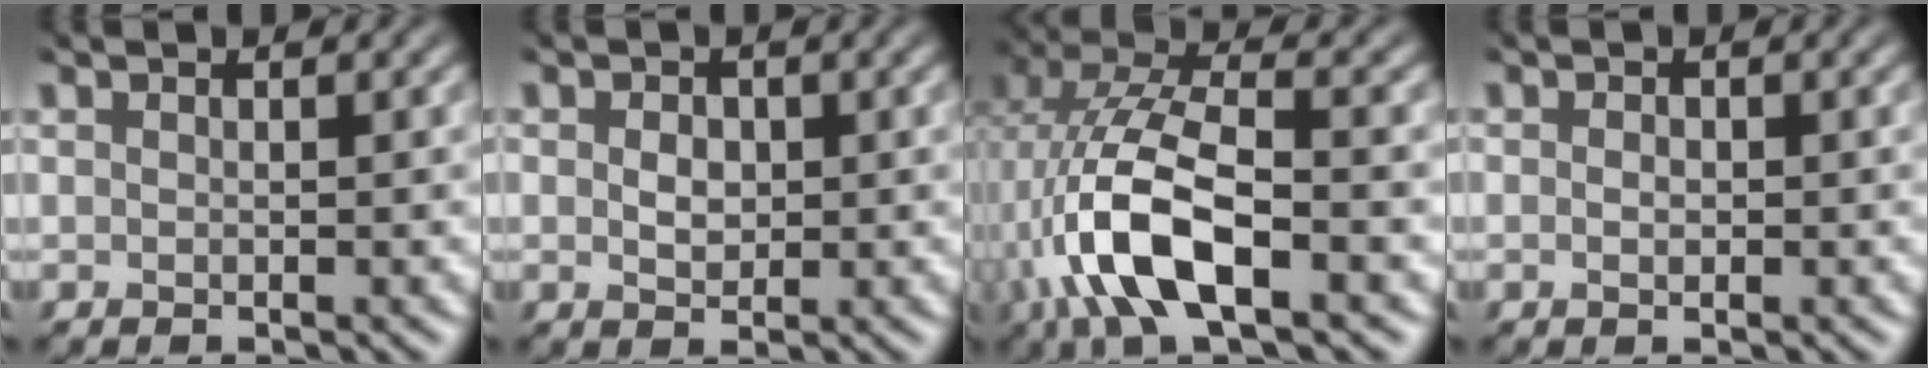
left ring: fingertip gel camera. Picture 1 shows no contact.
{"total": 1.4, "force": [-0.3, 1.1, 0.7], "torque": [-0.022, -0.007, 0.003]}
{"total": 8.7, "force": [-3.3, 3.3, 7.3], "torque": [-0.156, 0.007, -0.067]}
{"total": 0.6, "force": [-0.4, 0.4, 0.2], "torque": [-0.008, -0.004, 0.001]}